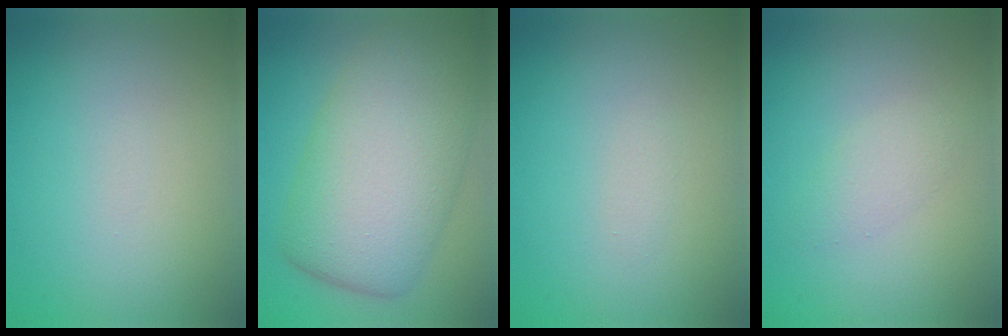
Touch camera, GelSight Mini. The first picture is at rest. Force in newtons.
{"total": 10.7, "press": 10.7, "slide": 0.3}
{"total": 0.6, "press": 0.6, "slide": 0.0}
{"total": 1.7, "press": 1.7, "slide": 0.1}